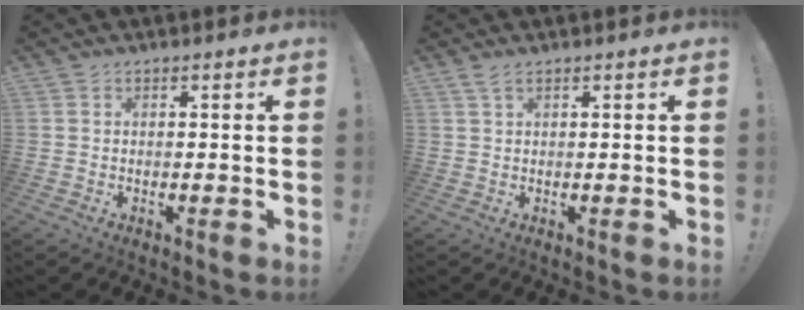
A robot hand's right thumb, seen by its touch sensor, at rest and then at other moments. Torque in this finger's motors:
{"motor_torque": [-0.15, 0.08, 0.13, 0.28, -0.03]}